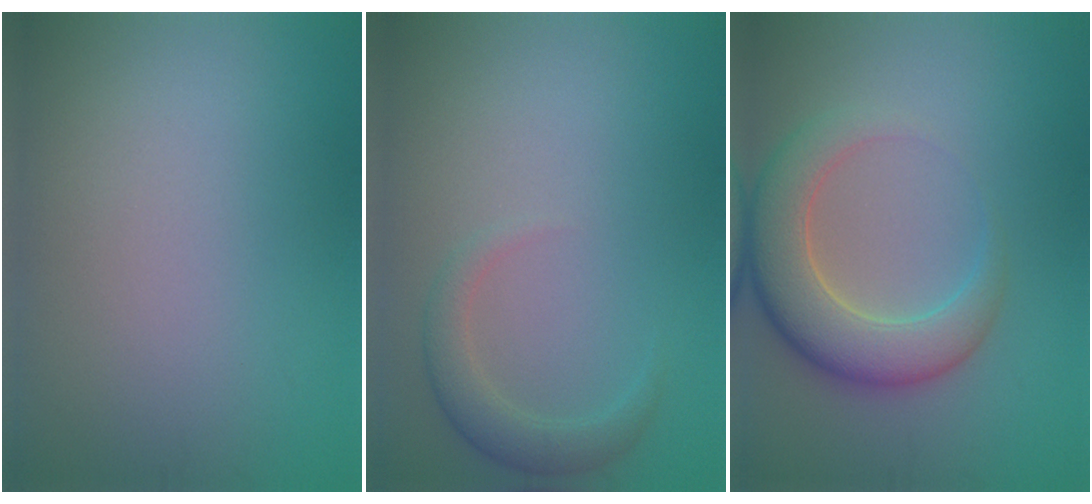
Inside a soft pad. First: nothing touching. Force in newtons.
{"total": 2.3, "press": 2.3, "slide": 0.2}
{"total": 6.5, "press": 6.5, "slide": 0.5}